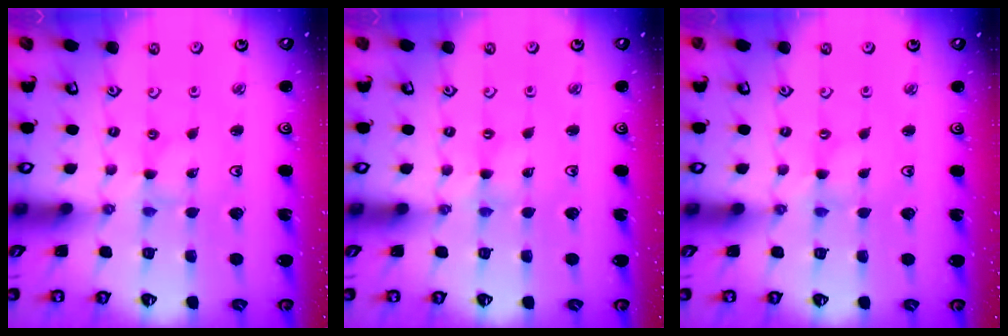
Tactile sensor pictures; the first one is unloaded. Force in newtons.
{"total": 0.0}
{"total": 0.0}